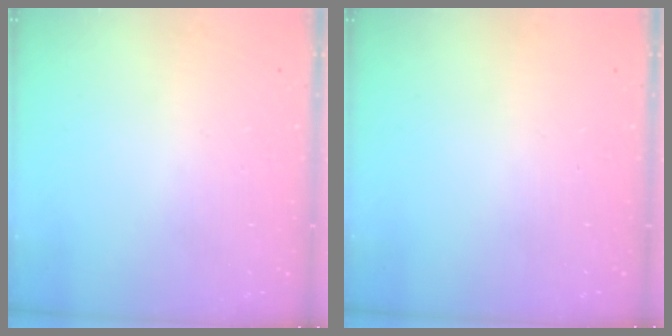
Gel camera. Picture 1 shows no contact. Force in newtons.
{"total": 0.0}